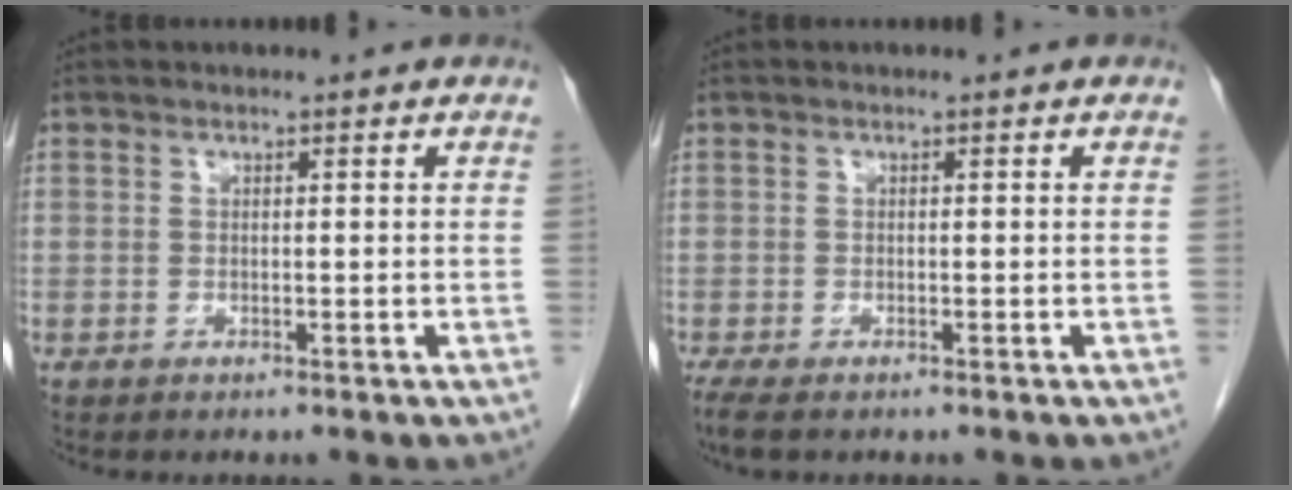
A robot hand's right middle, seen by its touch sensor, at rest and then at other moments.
{"total": 3.2, "force": [-2.4, 1.0, 1.9], "torque": [-0.039, -0.012, -0.037]}